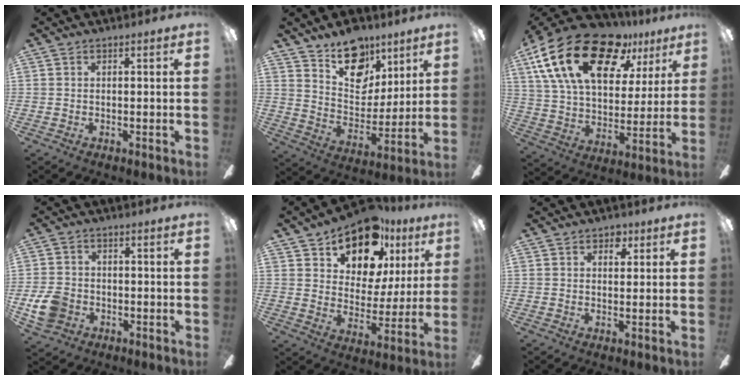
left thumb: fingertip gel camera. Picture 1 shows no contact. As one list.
[{"total": 16.8, "force": [10.6, 10.6, 7.6], "torque": [-0.102, -0.063, 0.196]}, {"total": 24.6, "force": [13.8, 12.5, 16.0], "torque": [-0.292, -0.067, 0.243]}, {"total": 8.1, "force": [-2.6, 6.5, 4.1], "torque": [-0.091, 0.019, -0.048]}, {"total": 16.4, "force": [11.6, 8.9, 7.4], "torque": [-0.123, -0.074, 0.207]}, {"total": 3.6, "force": [2.1, 2.4, 1.7], "torque": [-0.007, -0.004, 0.030]}]